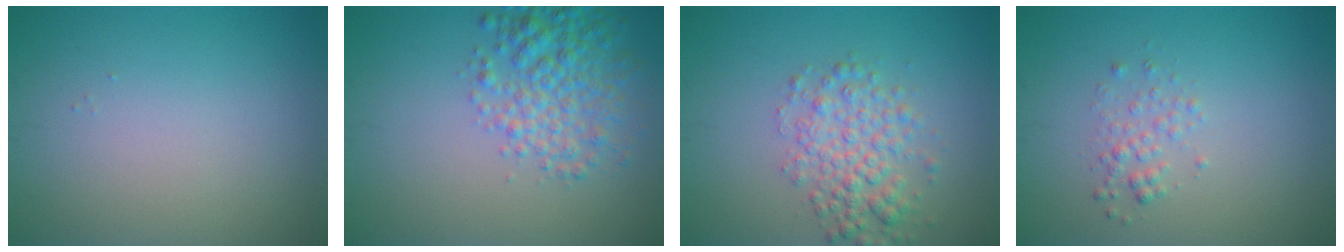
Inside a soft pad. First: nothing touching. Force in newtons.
{"total": 4.7, "press": 4.7, "slide": 0.1}
{"total": 3.9, "press": 3.9, "slide": 0.1}
{"total": 1.4, "press": 1.4, "slide": 0.1}